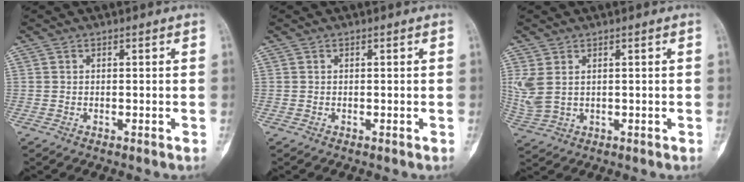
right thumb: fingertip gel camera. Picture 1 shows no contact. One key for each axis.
{"total": 0.0}
{"total": 5.2, "fx": 1.4, "fy": 3.4, "fz": 3.8, "tx": -0.098, "ty": 0.000, "tz": 0.039}